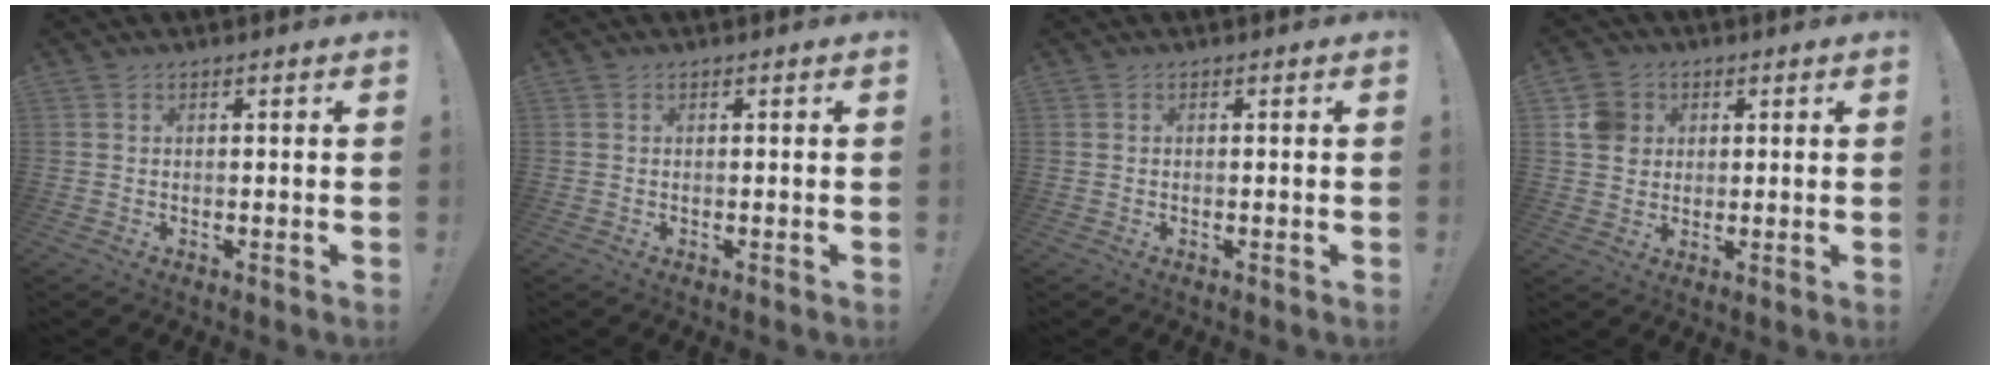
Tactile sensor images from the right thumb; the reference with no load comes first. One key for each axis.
{"total": 0.0}
{"total": 0.0}
{"total": 7.7, "fx": 2.1, "fy": 6.8, "fz": 2.7, "tx": -0.047, "ty": 0.002, "tz": 0.046}